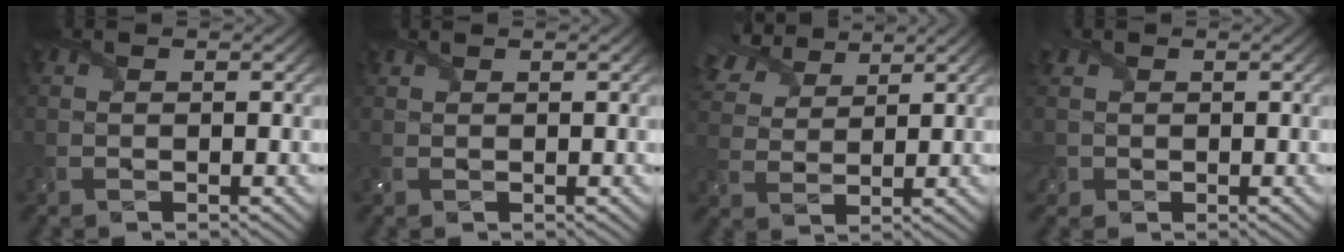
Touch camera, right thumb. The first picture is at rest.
{"total": 0.7, "force": [0.7, 0.0, 0.1], "torque": [-0.008, 0.007, 0.018]}
{"total": 7.0, "force": [5.4, 3.1, 3.2], "torque": [-0.085, 0.024, 0.108]}
{"total": 2.5, "force": [0.4, 2.4, 0.5], "torque": [-0.029, 0.001, 0.002]}